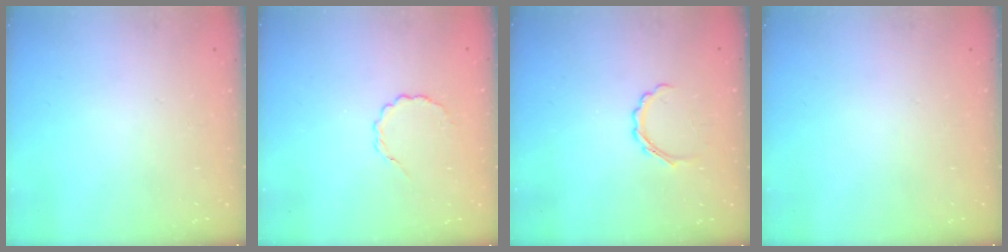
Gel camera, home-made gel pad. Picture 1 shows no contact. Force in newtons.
{"total": 2.4, "press": 2.2, "slide": 0.9}
{"total": 4.1, "press": 3.9, "slide": 1.2}
{"total": 0.0}